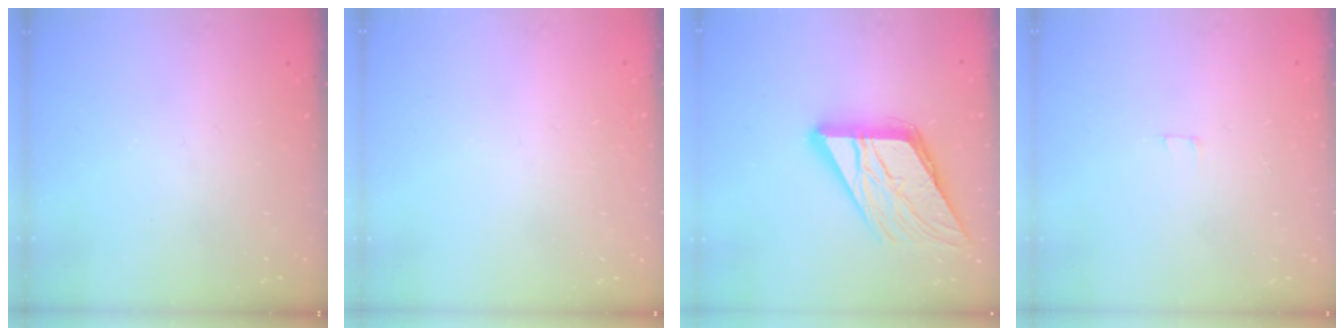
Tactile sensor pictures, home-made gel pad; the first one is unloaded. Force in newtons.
{"total": 1.5, "press": 1.5, "slide": 0.1}
{"total": 17.4, "press": 17.3, "slide": 1.3}
{"total": 1.8, "press": 1.8, "slide": 0.1}